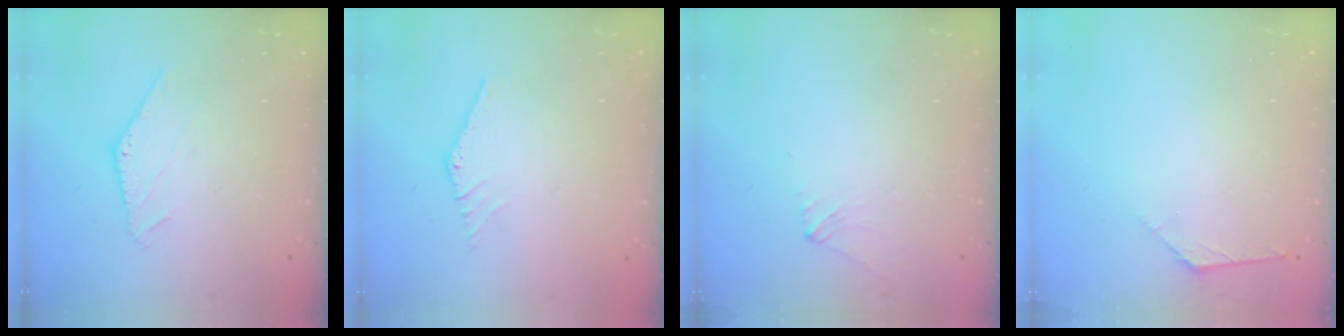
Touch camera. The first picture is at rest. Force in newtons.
{"total": 0.7, "press": 0.7, "slide": 0.3}
{"total": 1.8, "press": 1.8, "slide": 0.3}
{"total": 1.9, "press": 1.8, "slide": 0.5}